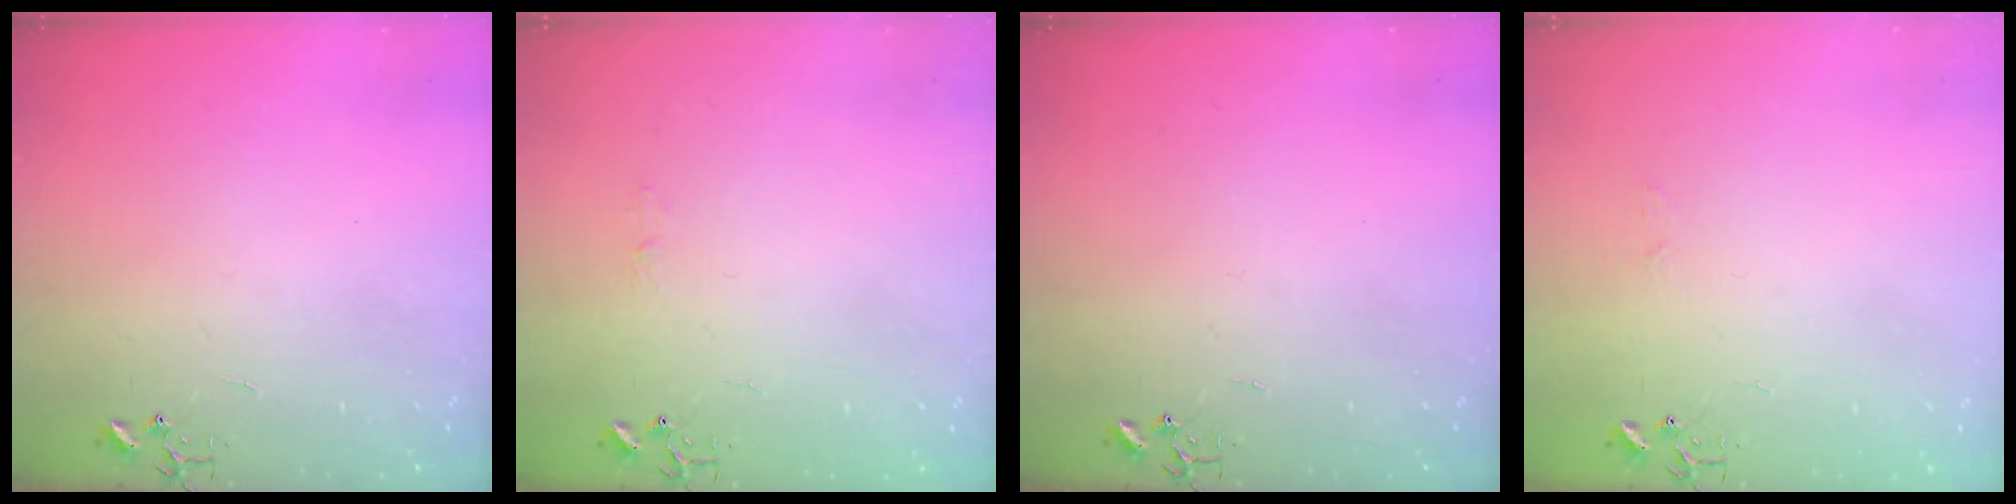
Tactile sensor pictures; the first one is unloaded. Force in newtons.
{"total": 3.6, "press": 3.6, "slide": 0.4}
{"total": 0.0}
{"total": 3.0, "press": 3.0, "slide": 0.3}